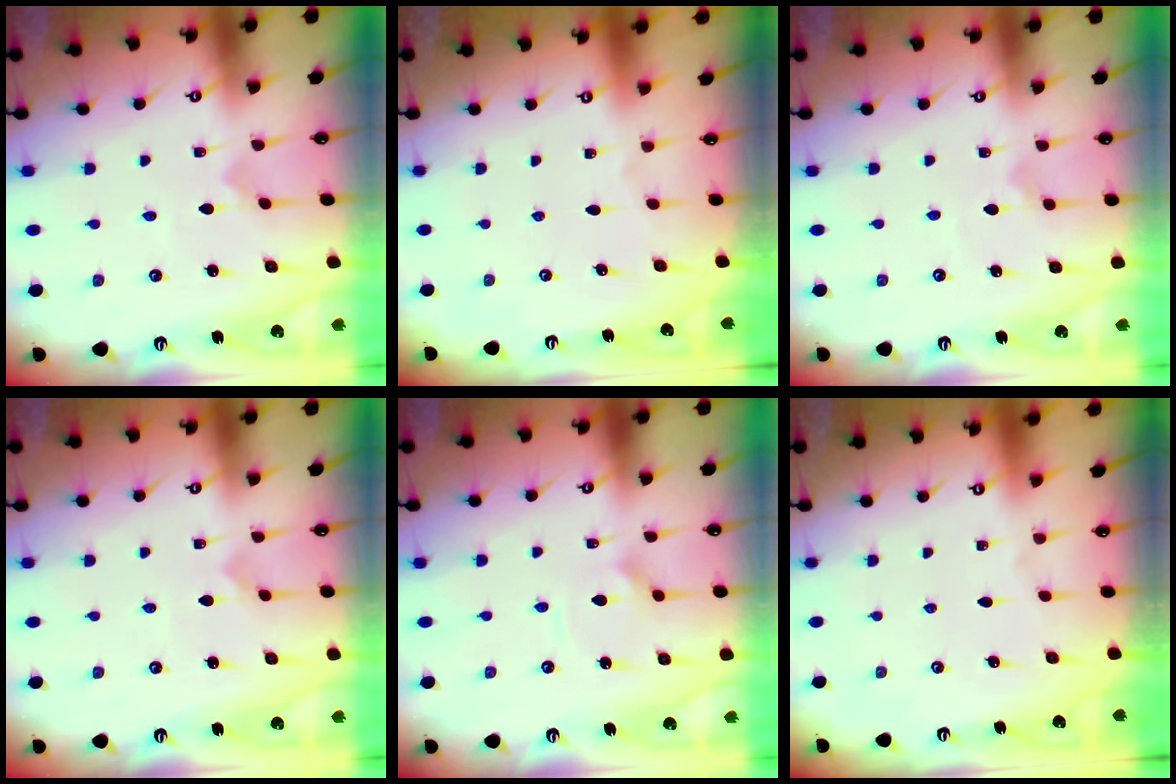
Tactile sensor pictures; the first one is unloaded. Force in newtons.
{"total": 0.0}
{"total": 0.6, "press": 0.6, "slide": 0.0}
{"total": 0.6, "press": 0.6, "slide": 0.0}
{"total": 2.7, "press": 2.7, "slide": 0.4}
{"total": 0.0}